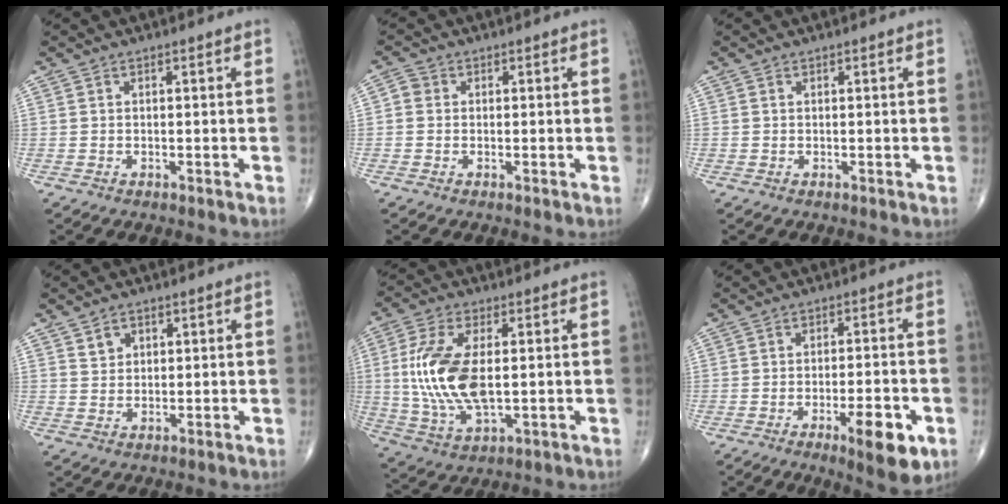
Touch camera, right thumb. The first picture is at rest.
{"total": 1.9, "force": [0.0, 1.7, 0.8], "torque": [-0.007, 0.004, -0.006]}
{"total": 0.0}
{"total": 3.0, "force": [1.6, 2.3, 1.1], "torque": [-0.004, -0.011, 0.030]}
{"total": 14.7, "force": [0.9, 7.0, 12.9], "torque": [-0.272, -0.010, 0.023]}
{"total": 9.5, "force": [-4.0, 2.6, 8.2], "torque": [-0.114, 0.008, -0.051]}